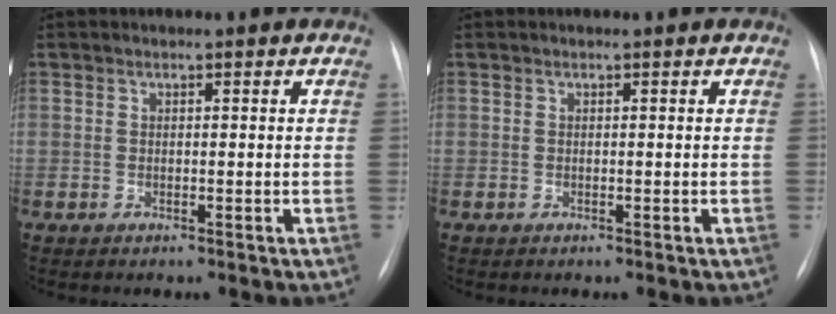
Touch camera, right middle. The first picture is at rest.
{"total": 0.0}